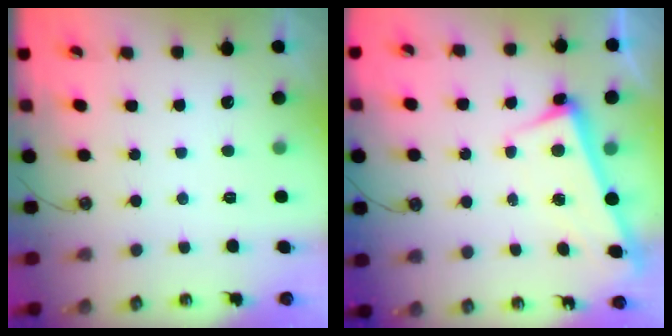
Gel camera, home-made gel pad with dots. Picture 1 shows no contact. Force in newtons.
{"total": 2.6, "press": 2.5, "slide": 0.7}